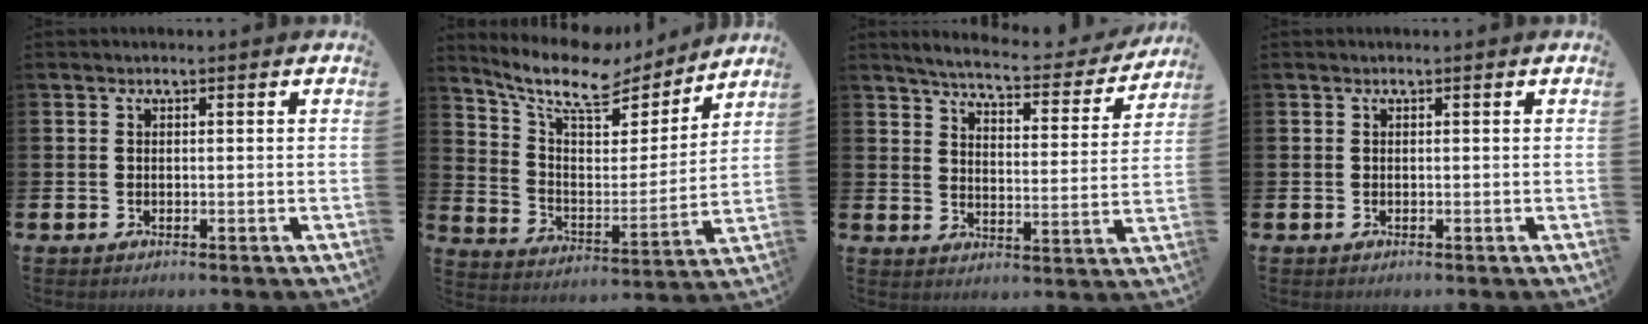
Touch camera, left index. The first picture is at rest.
{"total": 10.9, "force": [9.0, 3.9, 4.8], "torque": [-0.120, -0.056, 0.150]}
{"total": 5.7, "force": [5.3, 0.5, 2.0], "torque": [-0.058, -0.038, 0.086]}
{"total": 0.0}